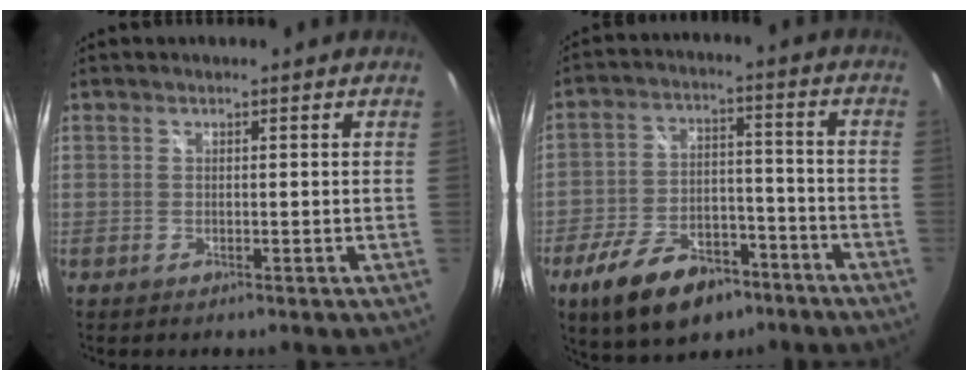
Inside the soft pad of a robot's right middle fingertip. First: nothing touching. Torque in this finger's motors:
{"motor_torque": [1.11, -1.03, 0.23, 0.12]}